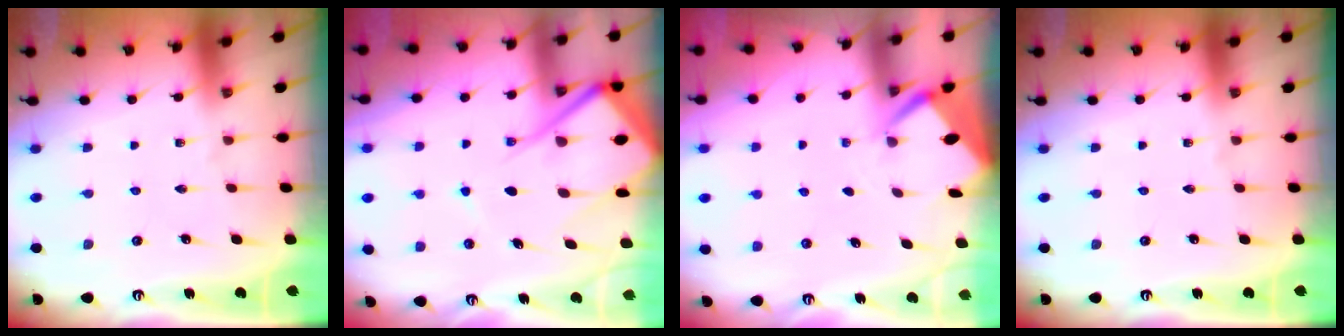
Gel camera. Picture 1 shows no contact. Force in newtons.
{"total": 13.9, "press": 13.8, "slide": 1.7}
{"total": 2.5, "press": 2.5, "slide": 0.3}
{"total": 0.0}